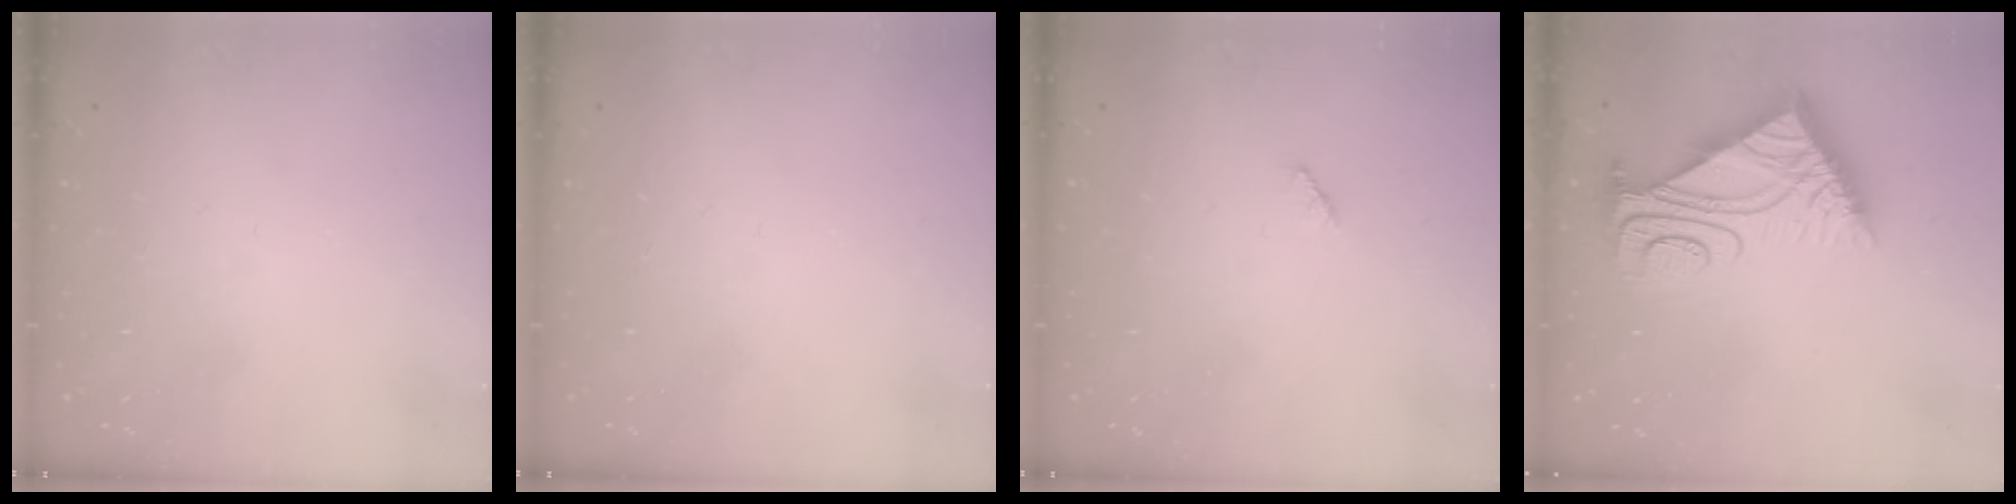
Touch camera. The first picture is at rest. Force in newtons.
{"total": 0.0}
{"total": 2.5, "press": 2.5, "slide": 0.3}
{"total": 8.7, "press": 8.7, "slide": 0.5}